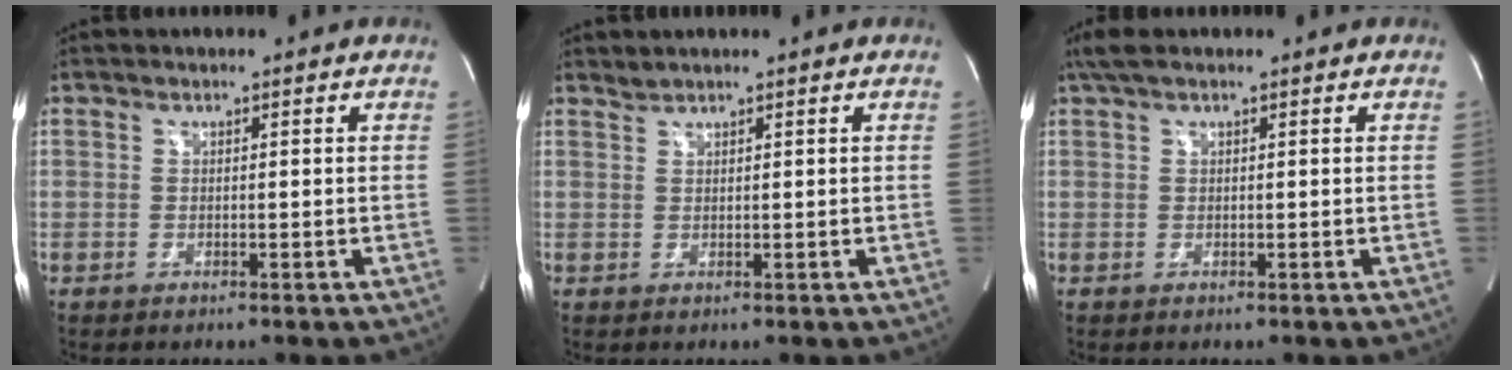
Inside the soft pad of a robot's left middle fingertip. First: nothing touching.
{"total": 0.9, "force": [0.9, -0.1, -0.1], "torque": [-0.005, 0.003, 0.023]}
{"total": 3.0, "force": [2.1, 0.8, 1.9], "torque": [-0.045, 0.028, 0.043]}